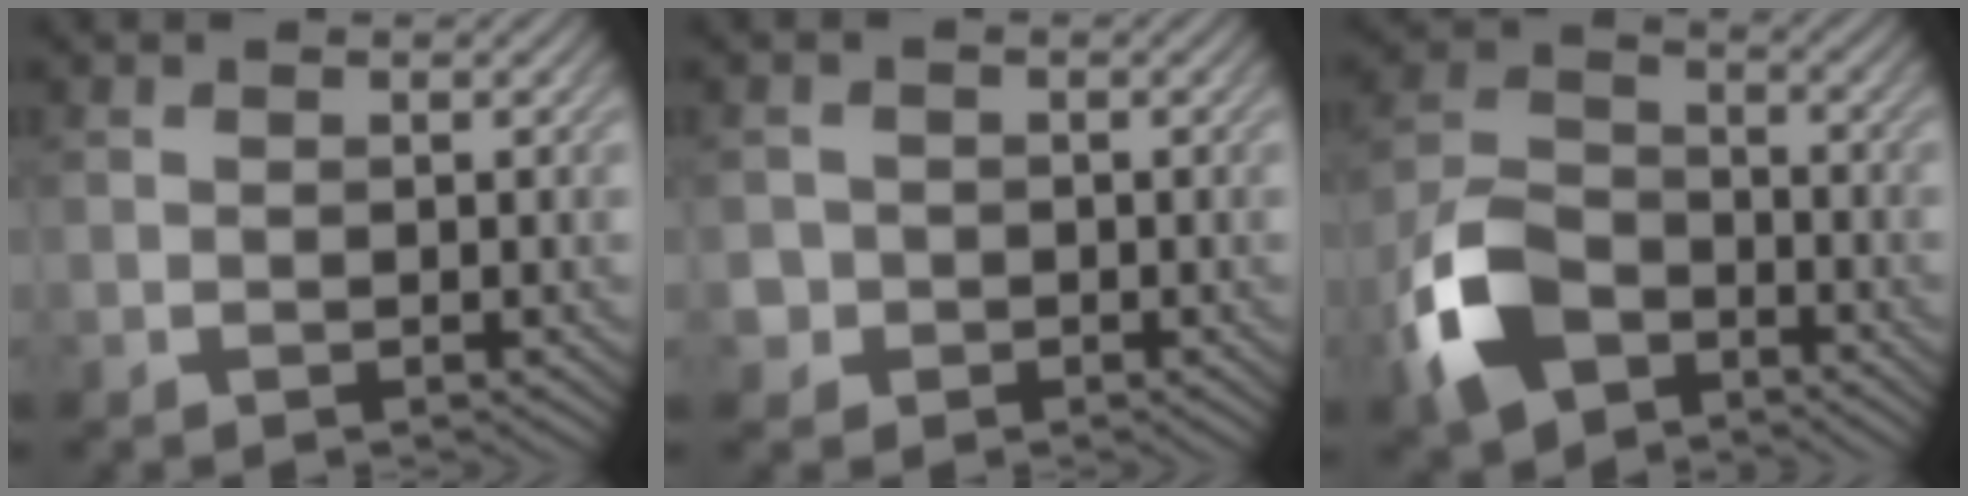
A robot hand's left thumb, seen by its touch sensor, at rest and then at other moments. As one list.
[{"total": 2.4, "force": [-0.6, 2.3, 0.2], "torque": [-0.003, 0.001, -0.017]}, {"total": 10.2, "force": [-5.5, 6.2, 6.0], "torque": [-0.145, -0.006, -0.127]}]